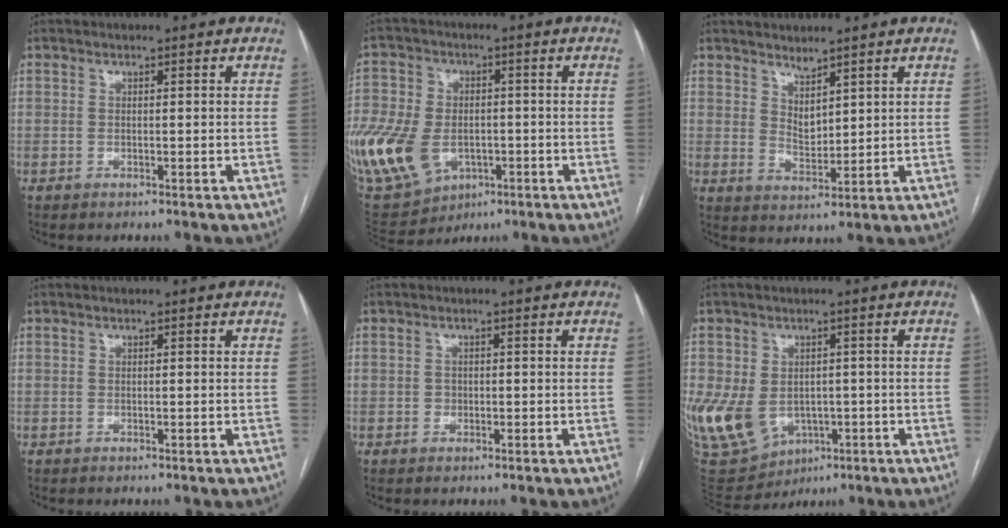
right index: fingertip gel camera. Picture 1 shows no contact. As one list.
[{"total": 29.7, "force": [-8.5, 21.6, 18.6], "torque": [-0.521, -0.012, -0.133]}, {"total": 3.6, "force": [2.9, 1.5, 1.6], "torque": [-0.029, -0.014, 0.062]}, {"total": 0.0}, {"total": 1.0, "force": [-0.2, 0.9, 0.3], "torque": [-0.003, 0.003, -0.004]}, {"total": 16.6, "force": [-4.4, 13.0, 9.2], "torque": [-0.226, -0.004, -0.047]}]